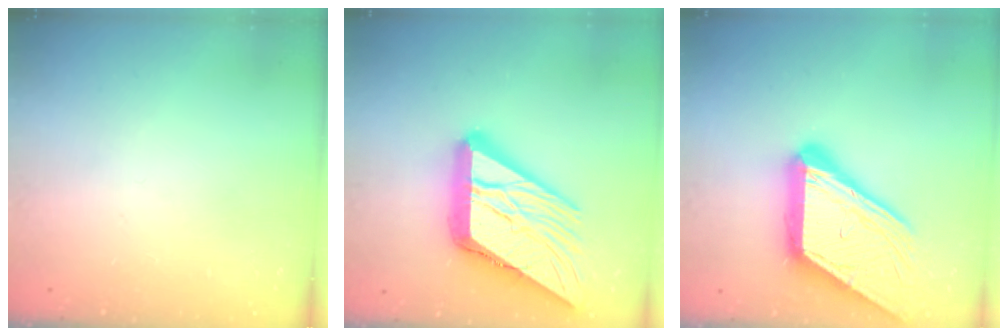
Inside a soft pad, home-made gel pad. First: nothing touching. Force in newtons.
{"total": 24.2, "press": 24.1, "slide": 2.8}
{"total": 22.4, "press": 22.2, "slide": 2.6}